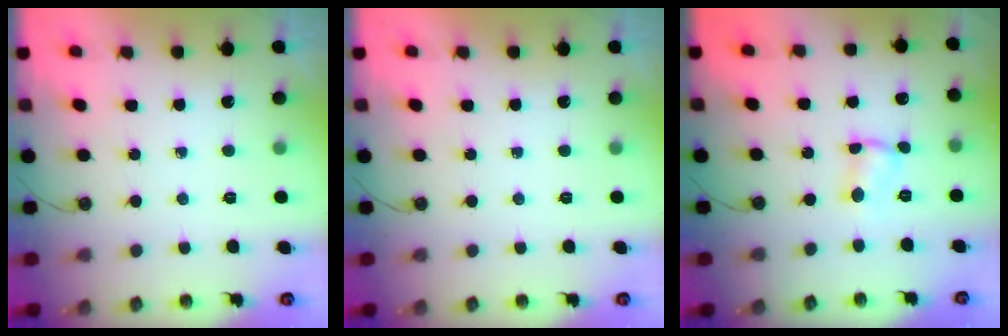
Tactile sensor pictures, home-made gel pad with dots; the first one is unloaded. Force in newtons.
{"total": 0.0}
{"total": 2.3, "press": 2.3, "slide": 0.1}